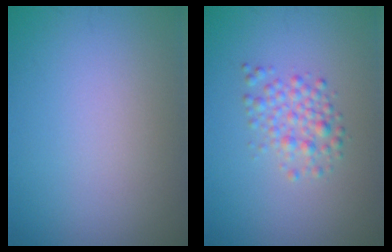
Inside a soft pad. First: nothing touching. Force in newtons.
{"total": 2.5, "press": 2.5, "slide": 0.0}